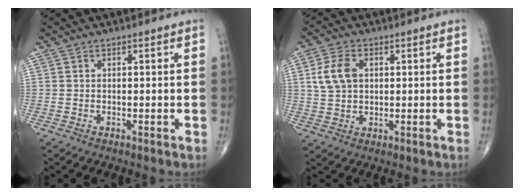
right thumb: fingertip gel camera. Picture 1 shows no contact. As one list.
[{"total": 6.6, "force": [1.5, 4.5, 4.6], "torque": [-0.088, 0.002, 0.029]}]